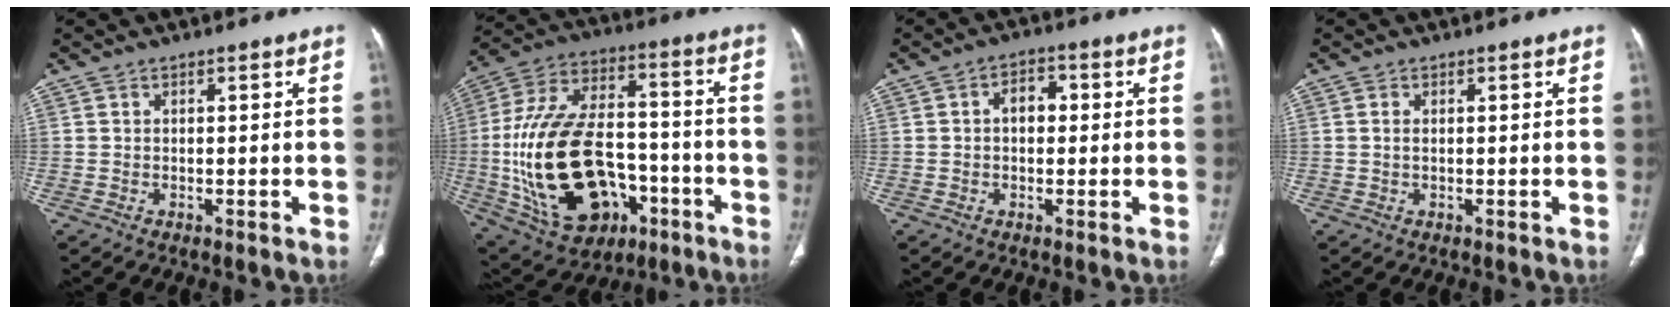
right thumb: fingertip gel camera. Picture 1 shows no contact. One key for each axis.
{"total": 28.0, "fx": -6.6, "fy": 17.8, "fz": 20.6, "tx": -0.395, "ty": 0.038, "tz": -0.084}
{"total": 4.2, "fx": 0.3, "fy": 2.8, "fz": 3.1, "tx": -0.039, "ty": 0.016, "tz": -0.001}
{"total": 0.9, "fx": 0.2, "fy": 0.4, "fz": 0.7, "tx": -0.019, "ty": 0.003, "tz": 0.005}